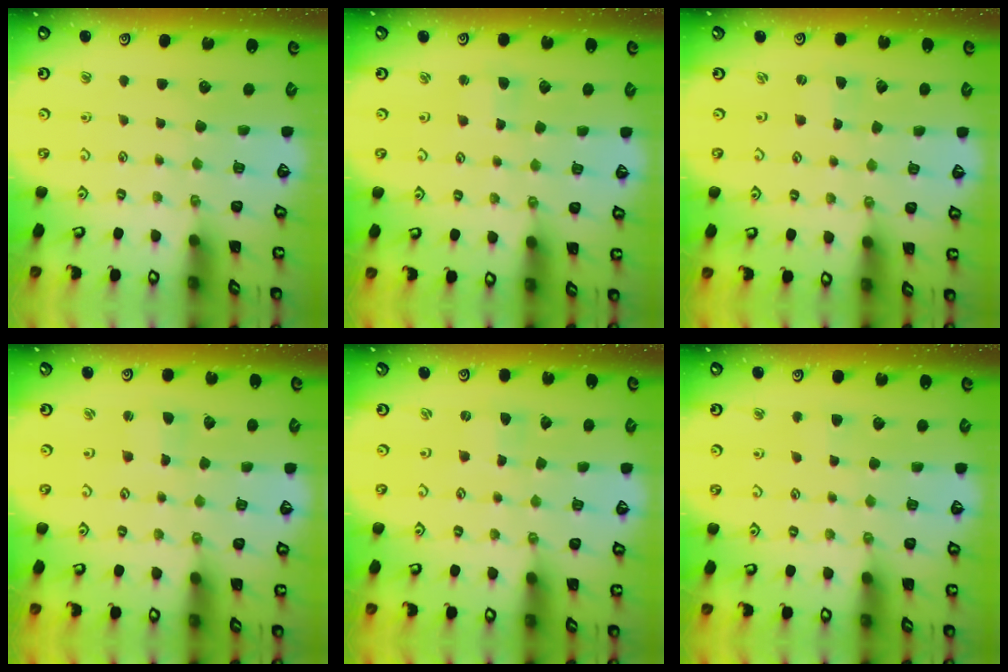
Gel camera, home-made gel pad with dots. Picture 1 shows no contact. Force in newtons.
{"total": 2.7, "press": 2.7, "slide": 0.2}
{"total": 0.0}
{"total": 0.9, "press": 0.9, "slide": 0.1}
{"total": 0.0}
{"total": 2.7, "press": 2.7, "slide": 0.4}